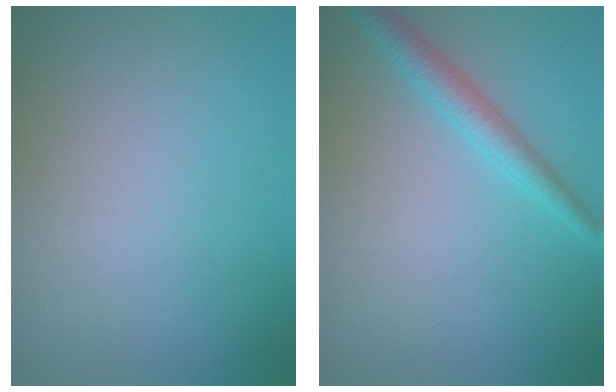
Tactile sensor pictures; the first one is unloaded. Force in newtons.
{"total": 2.6, "press": 2.6, "slide": 0.1}